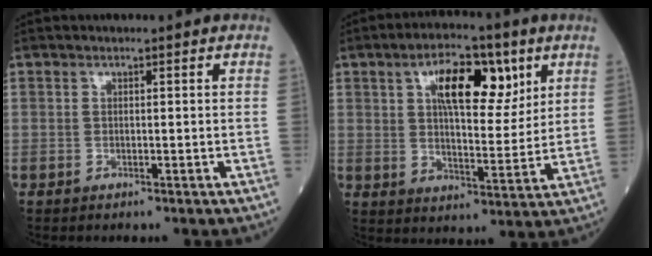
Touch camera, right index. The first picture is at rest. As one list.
[{"total": 12.0, "force": [5.3, 4.5, 9.8], "torque": [-0.157, 0.015, 0.087]}]